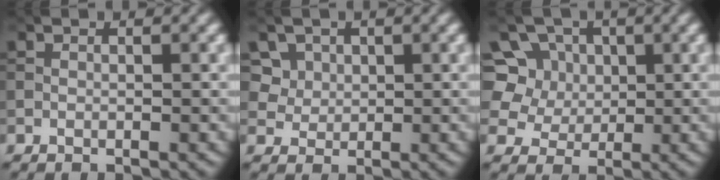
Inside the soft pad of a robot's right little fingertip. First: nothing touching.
{"total": 4.9, "force": [2.5, 3.8, 1.9], "torque": [-0.051, -0.002, 0.047]}
{"total": 7.7, "force": [2.8, 6.4, 3.1], "torque": [-0.056, 0.011, 0.040]}